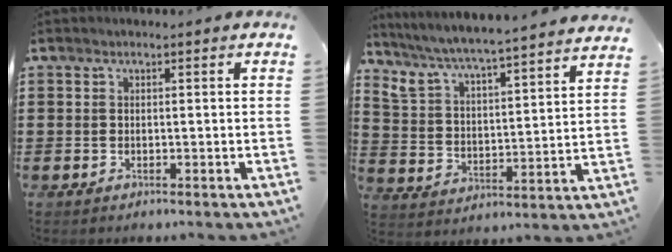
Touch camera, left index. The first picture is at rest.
{"total": 4.6, "force": [4.6, -0.3, 0.7], "torque": [-0.040, -0.045, 0.069]}